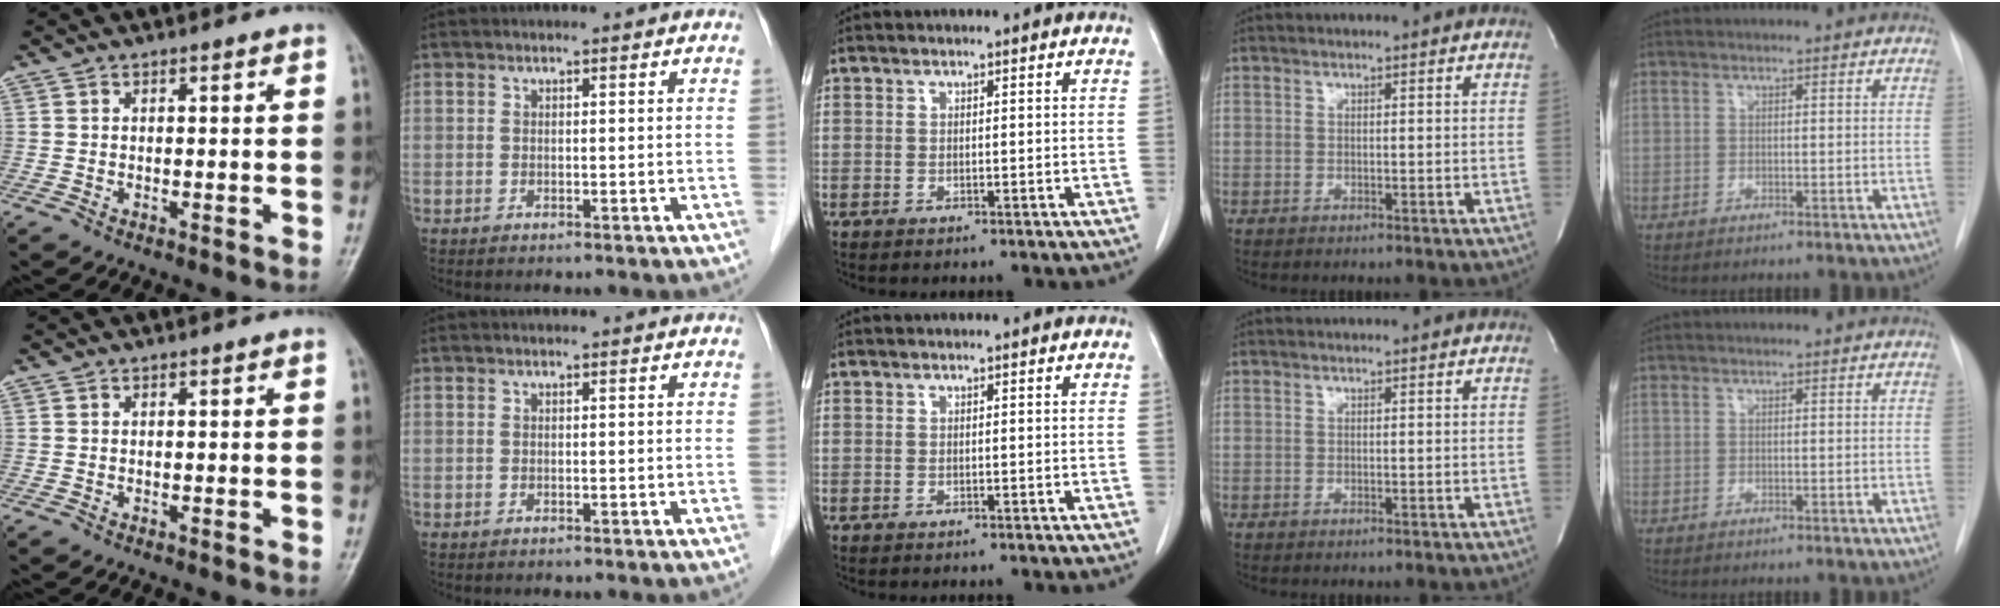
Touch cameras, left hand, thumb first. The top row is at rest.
{}